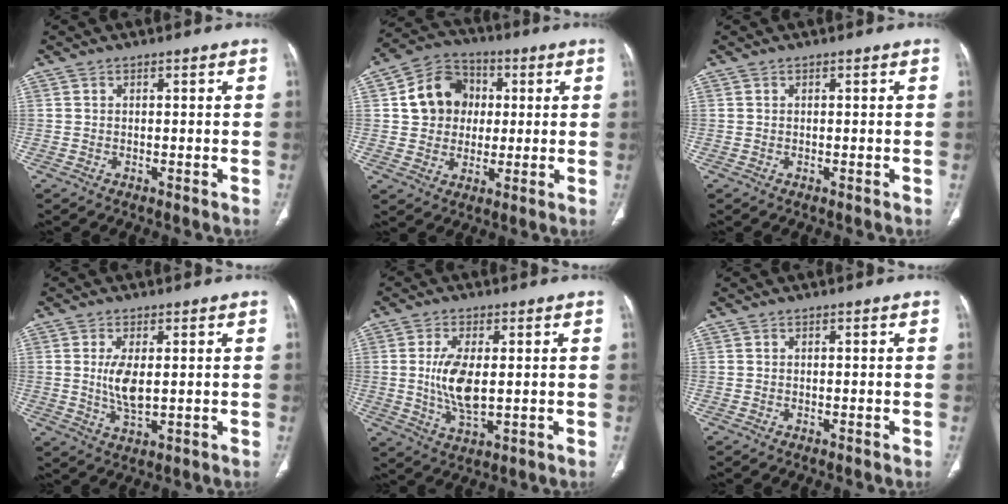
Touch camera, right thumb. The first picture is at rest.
{"total": 12.0, "force": [1.9, 10.5, 5.7], "torque": [-0.066, 0.013, 0.027]}
{"total": 0.0}
{"total": 5.8, "force": [0.6, 2.4, 5.2], "torque": [-0.107, -0.014, 0.018]}
{"total": 8.5, "force": [0.5, 3.6, 7.6], "torque": [-0.157, -0.014, 0.016]}
{"total": 0.0}